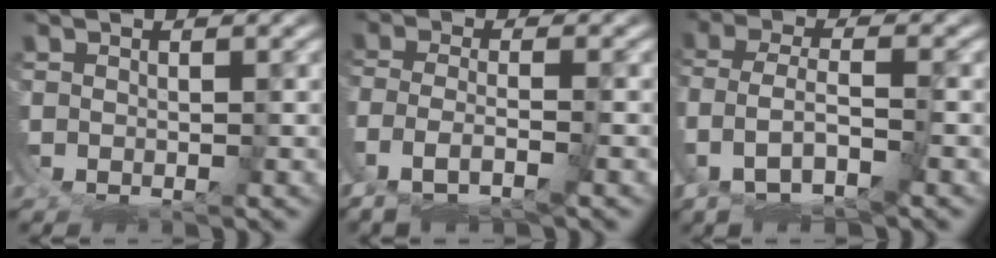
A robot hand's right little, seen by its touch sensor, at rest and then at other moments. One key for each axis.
{"total": 4.9, "fx": -2.2, "fy": 2.6, "fz": 3.6, "tx": -0.085, "ty": -0.022, "tz": -0.027}
{"total": 6.2, "fx": -1.6, "fy": 4.6, "fz": 3.9, "tx": -0.107, "ty": -0.015, "tz": -0.023}